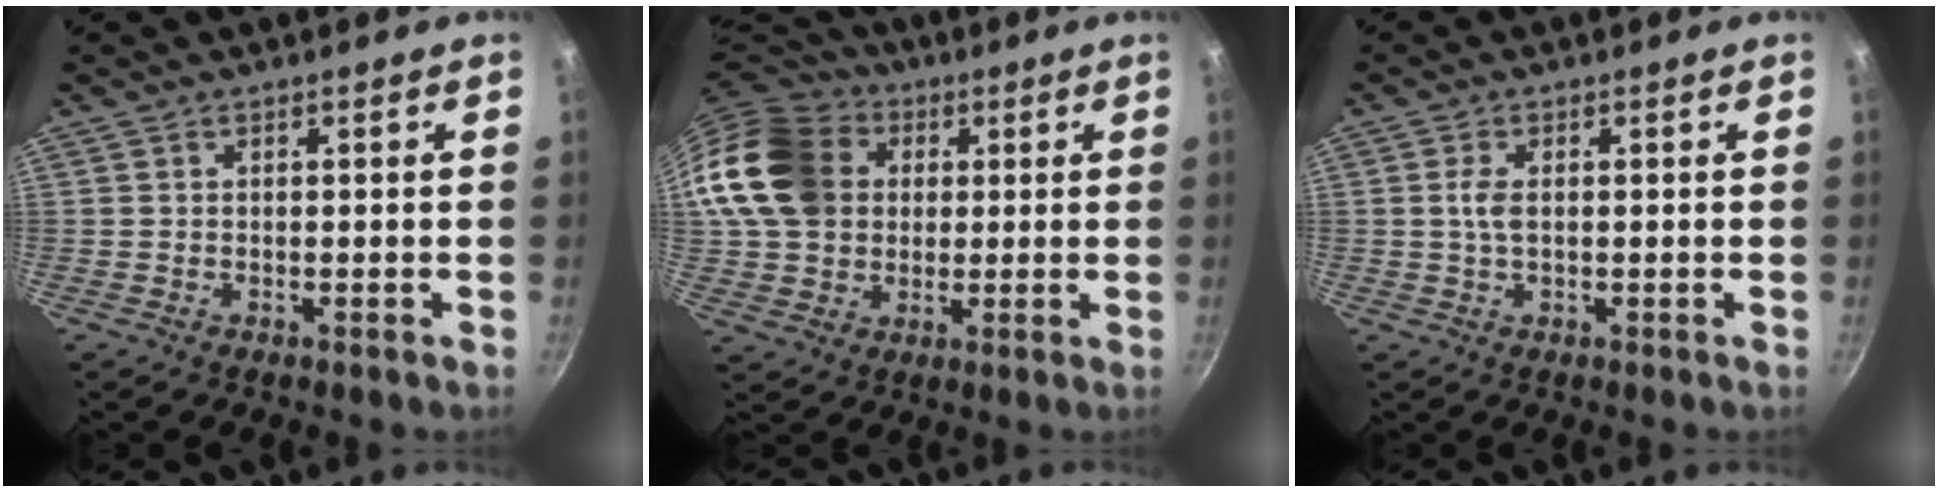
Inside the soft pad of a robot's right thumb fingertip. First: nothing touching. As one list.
[{"total": 19.2, "force": [4.0, 15.7, 10.2], "torque": [-0.187, 0.025, 0.070]}, {"total": 2.9, "force": [0.3, 1.5, 2.5], "torque": [-0.055, 0.002, 0.005]}]